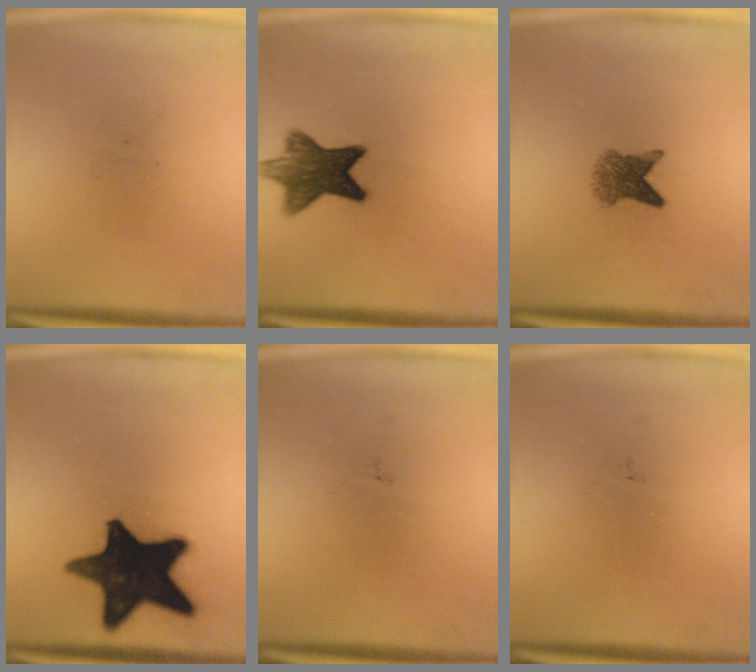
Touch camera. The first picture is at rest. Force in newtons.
{"total": 10.2}
{"total": 4.0}
{"total": 19.7}
{"total": 0.0}
{"total": 0.0}